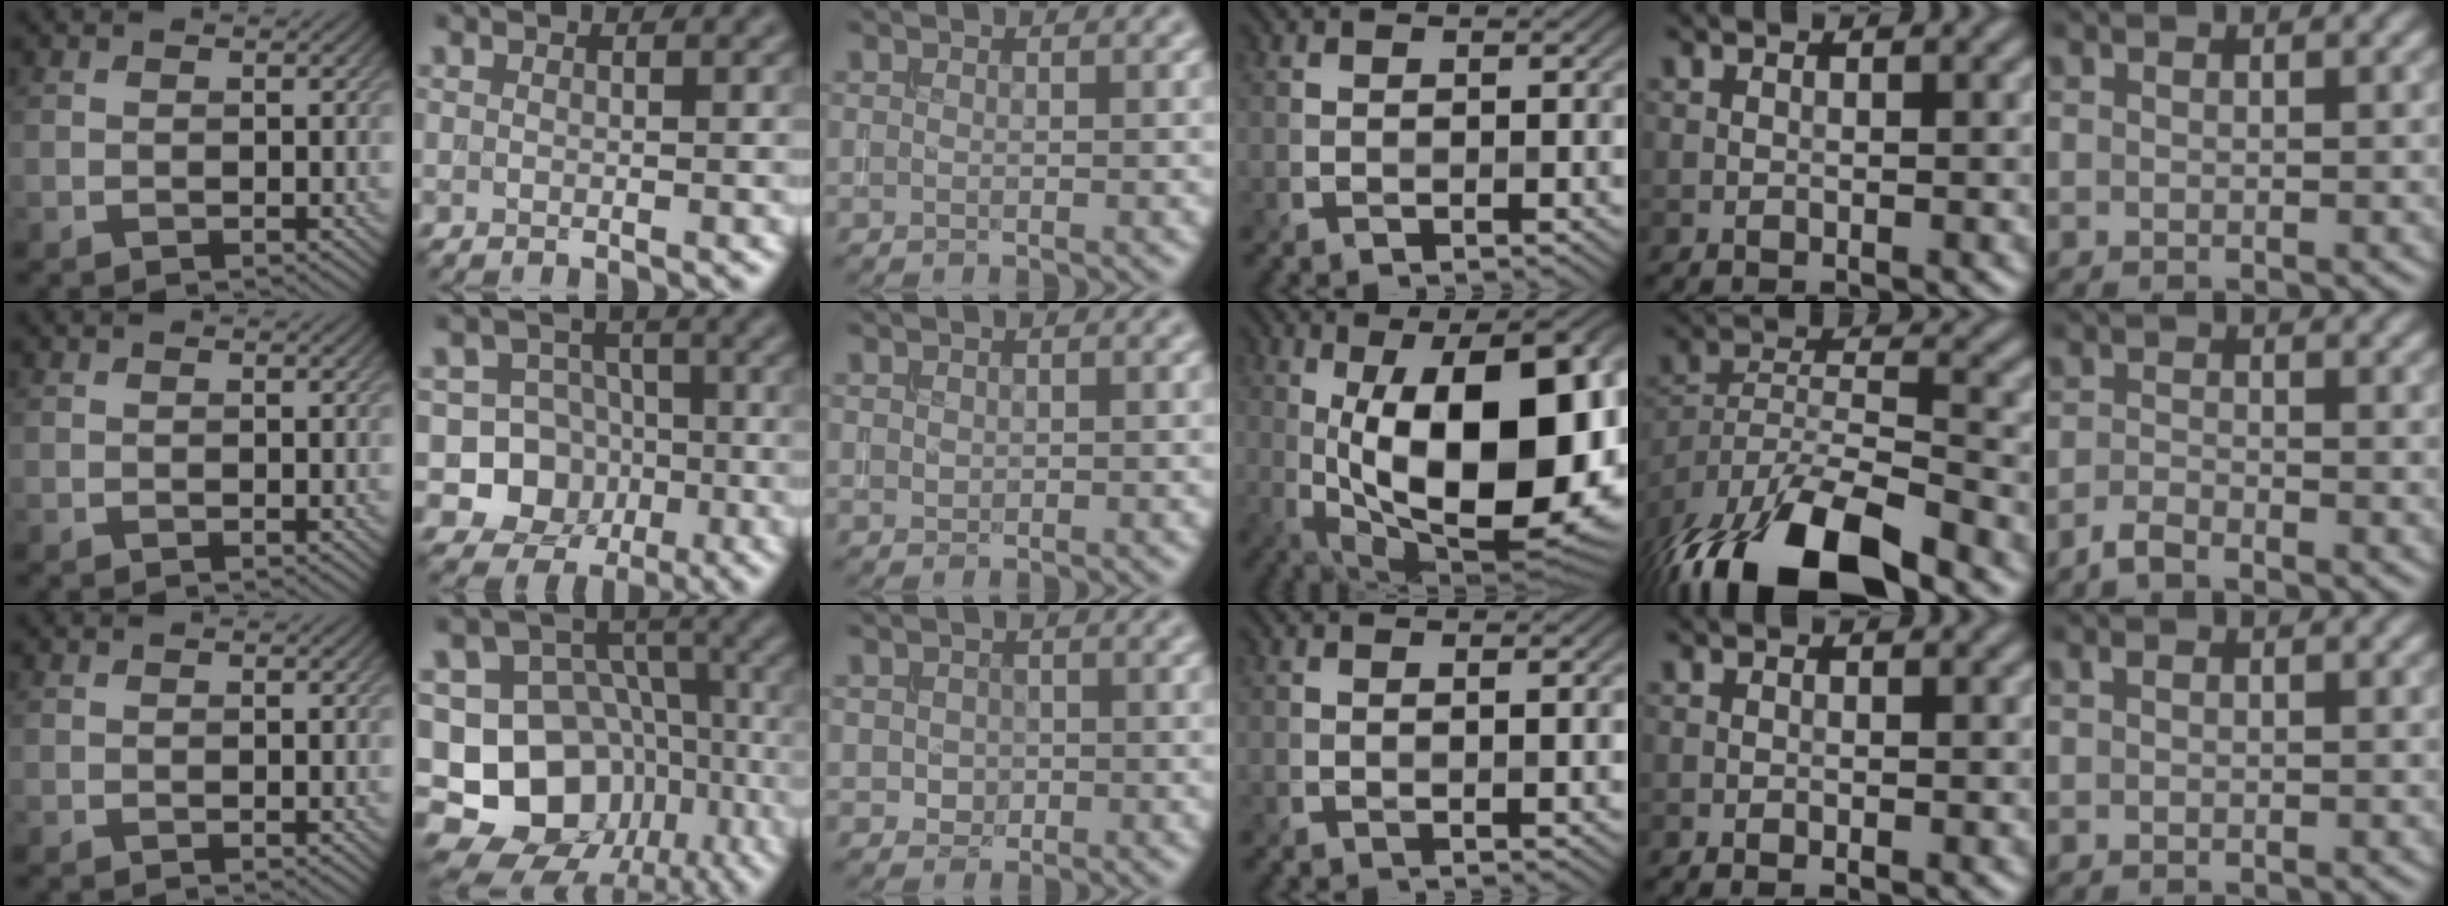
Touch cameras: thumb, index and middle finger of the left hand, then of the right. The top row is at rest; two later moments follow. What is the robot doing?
{"motion": "insert", "object": "drawer"}